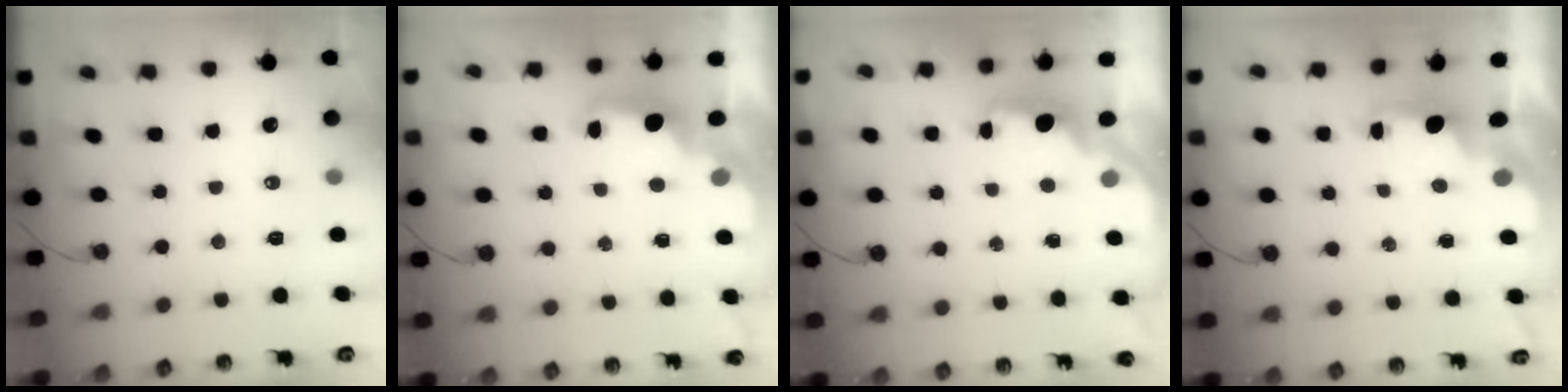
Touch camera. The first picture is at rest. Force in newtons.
{"total": 2.8, "press": 2.7, "slide": 0.9}
{"total": 2.3, "press": 2.1, "slide": 0.8}
{"total": 1.9, "press": 1.7, "slide": 0.7}